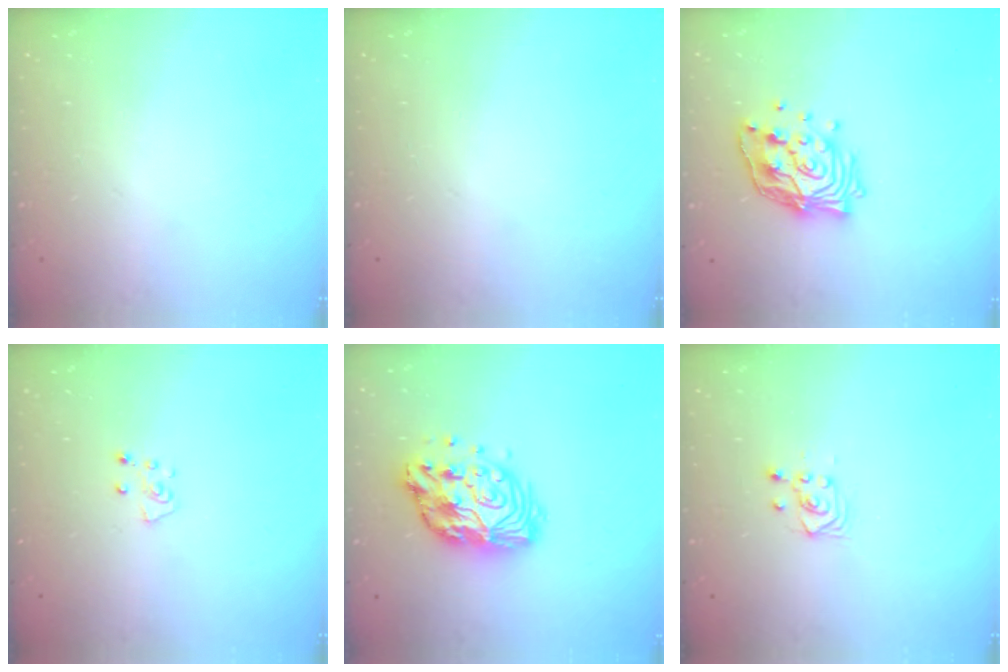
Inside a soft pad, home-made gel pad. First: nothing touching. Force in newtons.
{"total": 0.0}
{"total": 14.9, "press": 14.8, "slide": 1.1}
{"total": 4.7, "press": 4.7, "slide": 0.5}
{"total": 14.6, "press": 14.5, "slide": 1.1}
{"total": 4.2, "press": 3.9, "slide": 1.7}